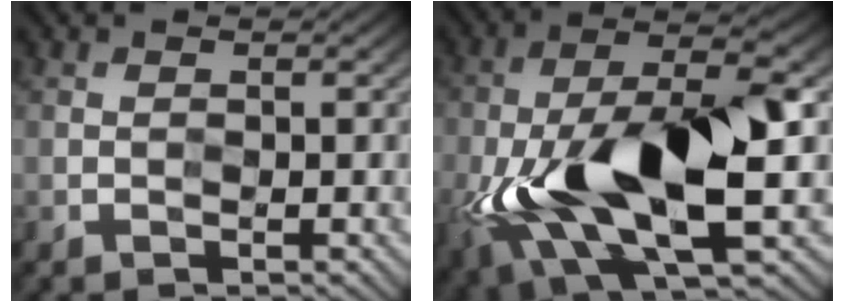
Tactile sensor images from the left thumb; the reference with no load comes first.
{"total": 17.0, "force": [-4.3, 6.6, 15.0], "torque": [-0.292, -0.003, -0.075]}